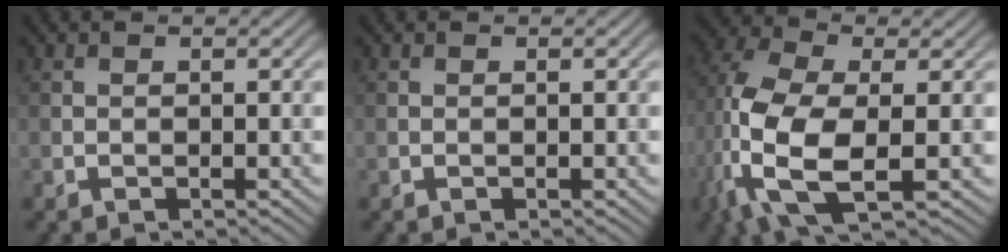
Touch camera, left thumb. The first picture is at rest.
{"total": 0.0}
{"total": 13.2, "force": [-2.9, 6.3, 11.2], "torque": [-0.281, -0.007, -0.064]}